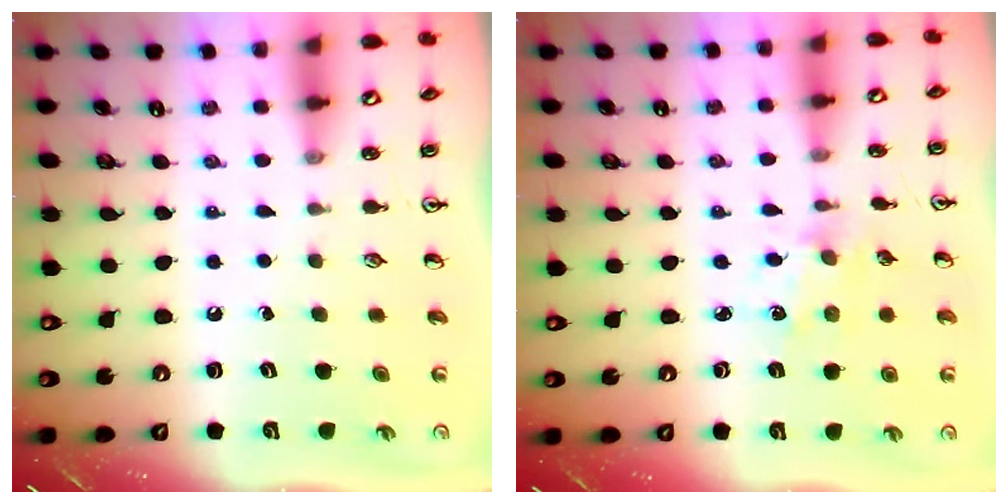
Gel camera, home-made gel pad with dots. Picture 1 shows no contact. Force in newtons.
{"total": 2.0, "press": 2.0, "slide": 0.5}